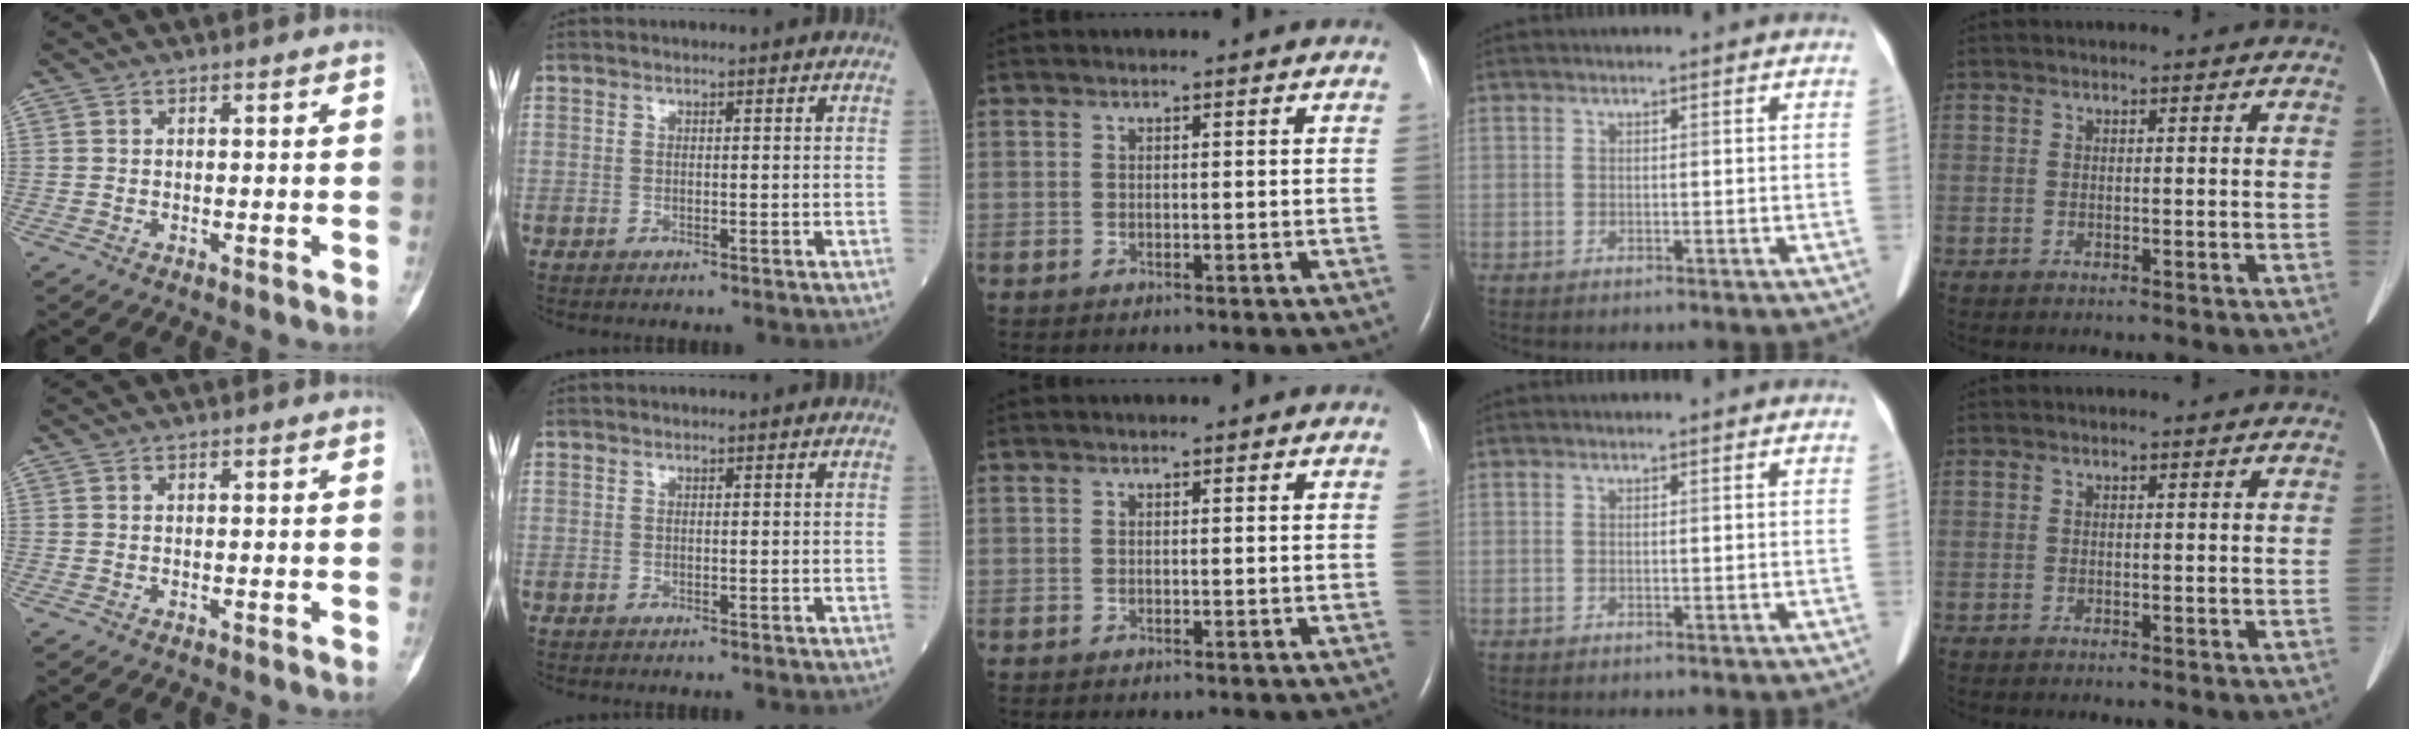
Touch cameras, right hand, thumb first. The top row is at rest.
{}